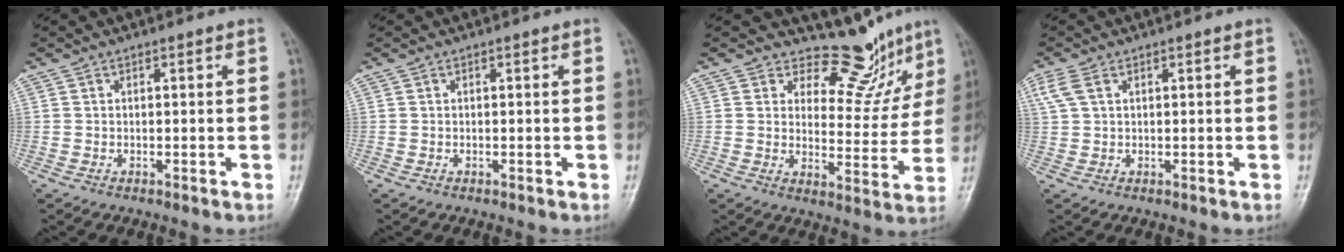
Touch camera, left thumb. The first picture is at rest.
{"total": 0.0}
{"total": 9.9, "force": [8.6, 4.4, 2.2], "torque": [0.012, -0.078, 0.116]}
{"total": 3.5, "force": [1.5, 2.1, 2.4], "torque": [-0.072, 0.015, 0.036]}